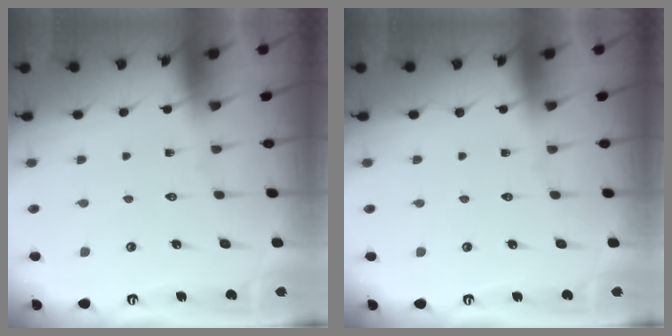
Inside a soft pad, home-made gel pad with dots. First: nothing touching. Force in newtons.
{"total": 0.0}